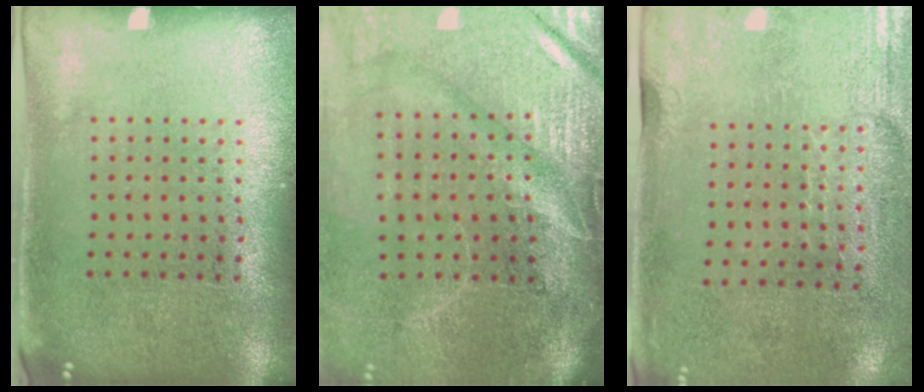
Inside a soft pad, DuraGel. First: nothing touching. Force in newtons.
{"total": 4.7, "press": 4.0, "slide": 2.5}
{"total": 2.9, "press": 2.4, "slide": 1.6}